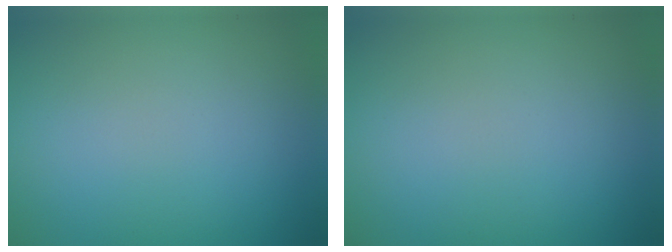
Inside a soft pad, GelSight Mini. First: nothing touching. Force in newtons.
{"total": 0.0}